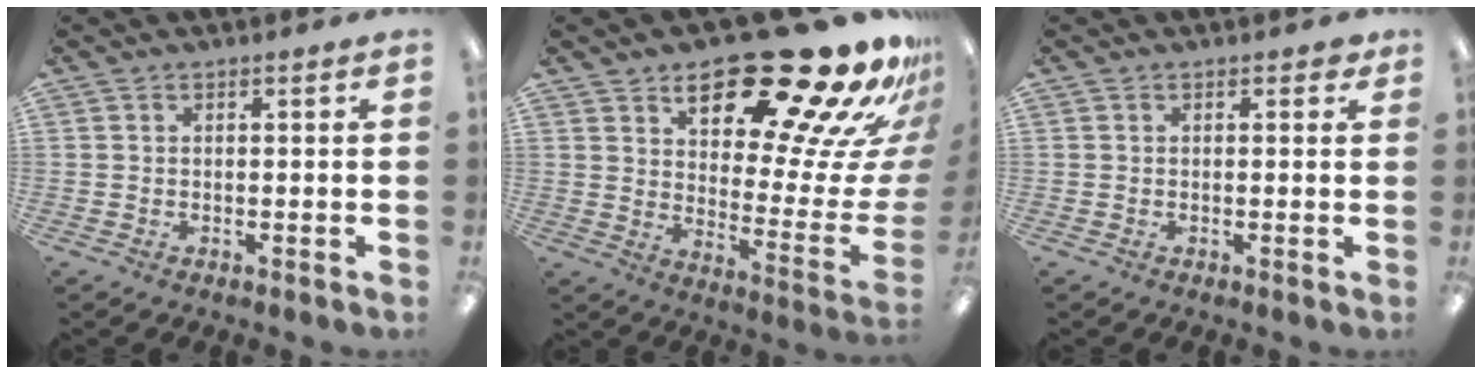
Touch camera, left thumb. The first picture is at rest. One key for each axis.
{"total": 26.5, "fx": 19.1, "fy": 7.7, "fz": 16.7, "tx": -0.211, "ty": -0.144, "tz": 0.301}
{"total": 1.2, "fx": 0.6, "fy": 0.7, "fz": 0.8, "tx": -0.010, "ty": 0.001, "tz": 0.009}